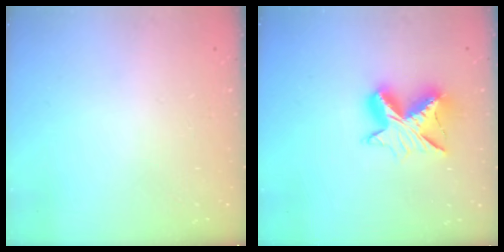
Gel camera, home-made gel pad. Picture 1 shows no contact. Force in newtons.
{"total": 12.6, "press": 12.6, "slide": 0.8}